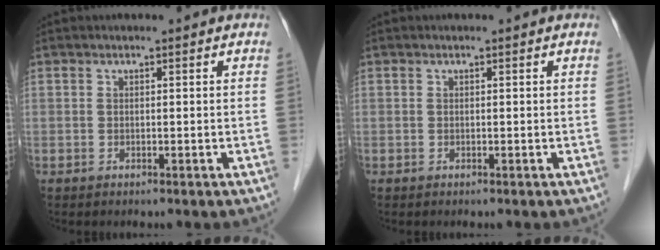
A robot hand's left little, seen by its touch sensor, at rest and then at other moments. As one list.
[{"total": 0.0}]